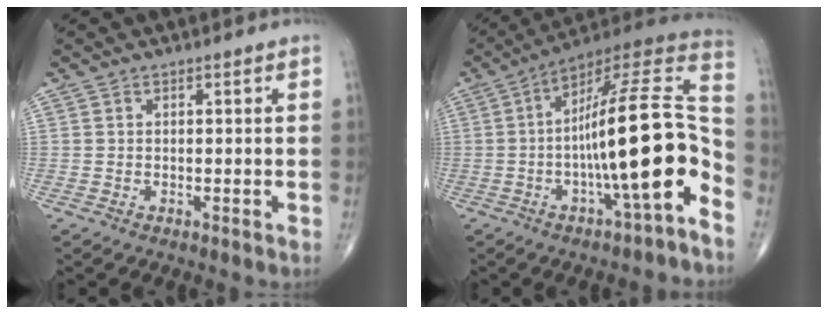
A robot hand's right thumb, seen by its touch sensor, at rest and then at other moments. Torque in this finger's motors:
{"motor_torque": [2.61, 2.40, 1.45, -1.32, 0.61]}